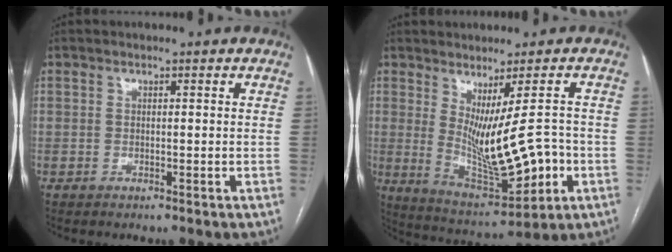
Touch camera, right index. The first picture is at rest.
{"total": 12.7, "force": [-1.2, 2.8, 12.3], "torque": [-0.204, -0.029, 0.000]}